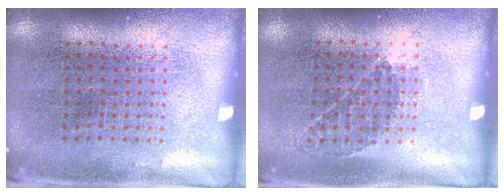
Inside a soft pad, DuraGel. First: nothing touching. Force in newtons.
{"total": 0.9, "press": 0.6, "slide": 0.7}